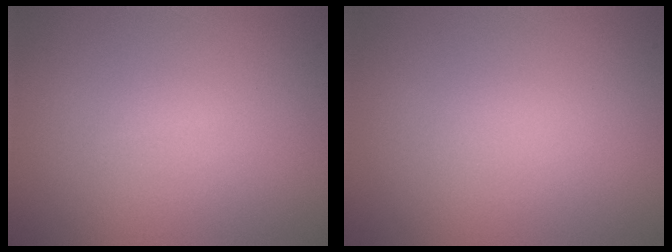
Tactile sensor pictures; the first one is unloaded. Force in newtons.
{"total": 0.0}